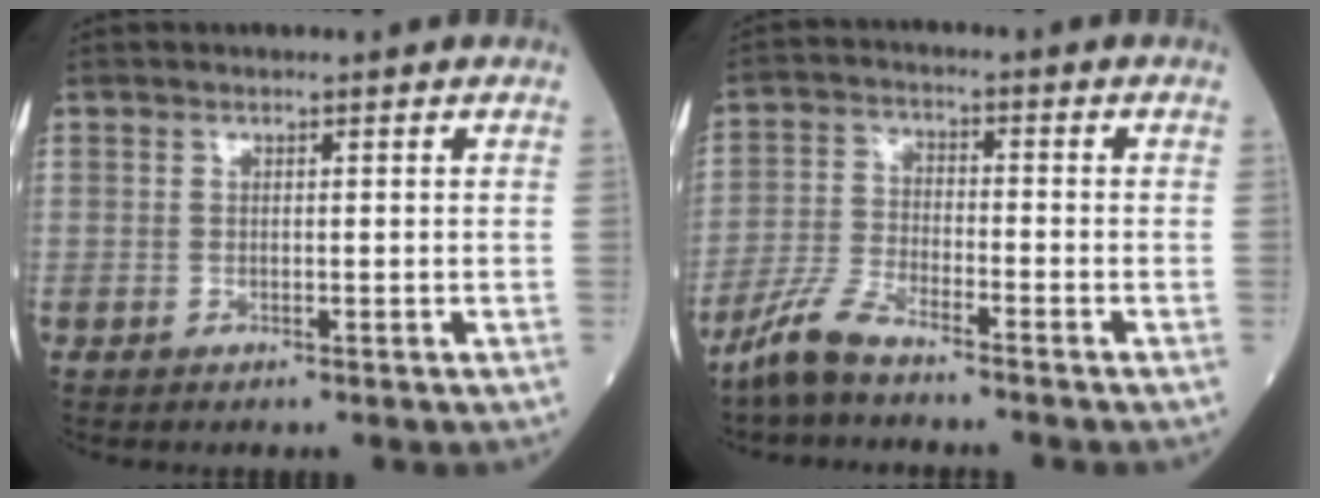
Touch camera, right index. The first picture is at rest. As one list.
[{"total": 6.5, "force": [-5.6, 1.2, 3.1], "torque": [-0.078, -0.013, -0.114]}]